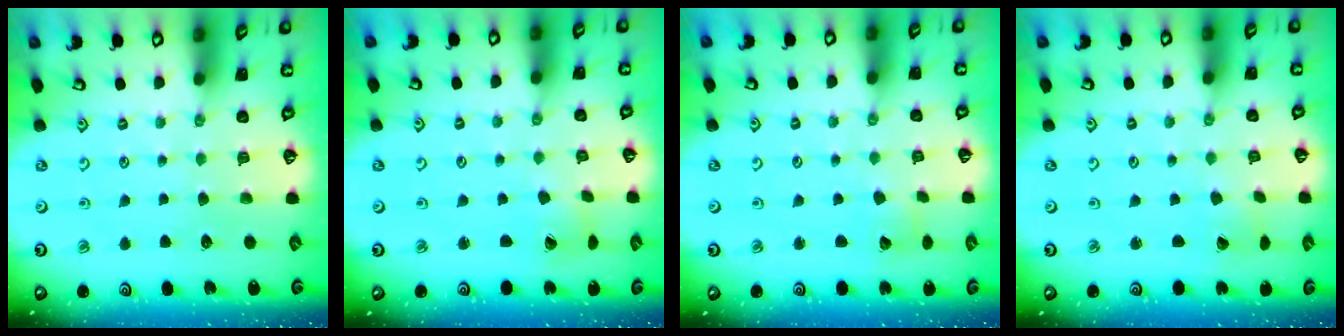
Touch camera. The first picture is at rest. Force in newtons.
{"total": 2.9, "press": 2.8, "slide": 0.4}
{"total": 3.0, "press": 3.0, "slide": 0.2}
{"total": 1.6, "press": 1.5, "slide": 0.4}